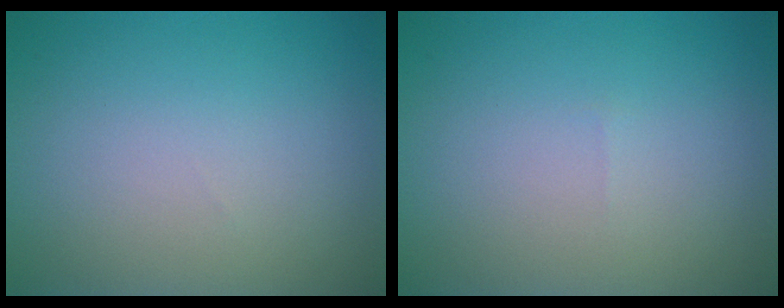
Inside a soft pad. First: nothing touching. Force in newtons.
{"total": 0.0}